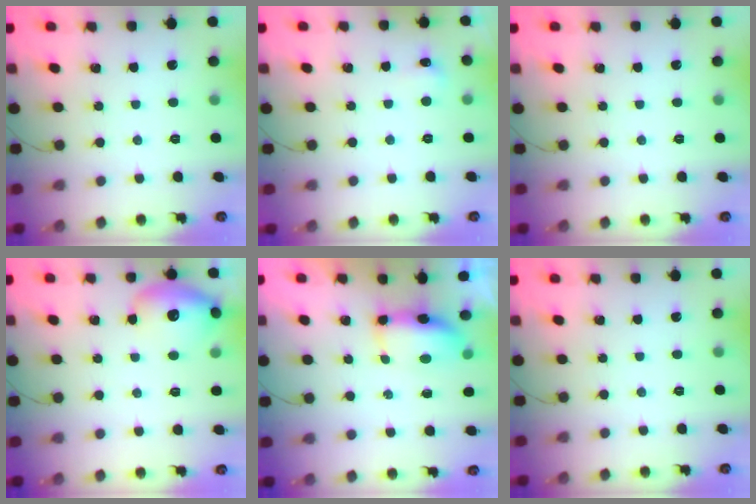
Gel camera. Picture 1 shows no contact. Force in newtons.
{"total": 4.3, "press": 4.0, "slide": 1.4}
{"total": 0.0}
{"total": 13.3, "press": 13.2, "slide": 1.8}
{"total": 7.4, "press": 7.0, "slide": 2.3}
{"total": 0.0}